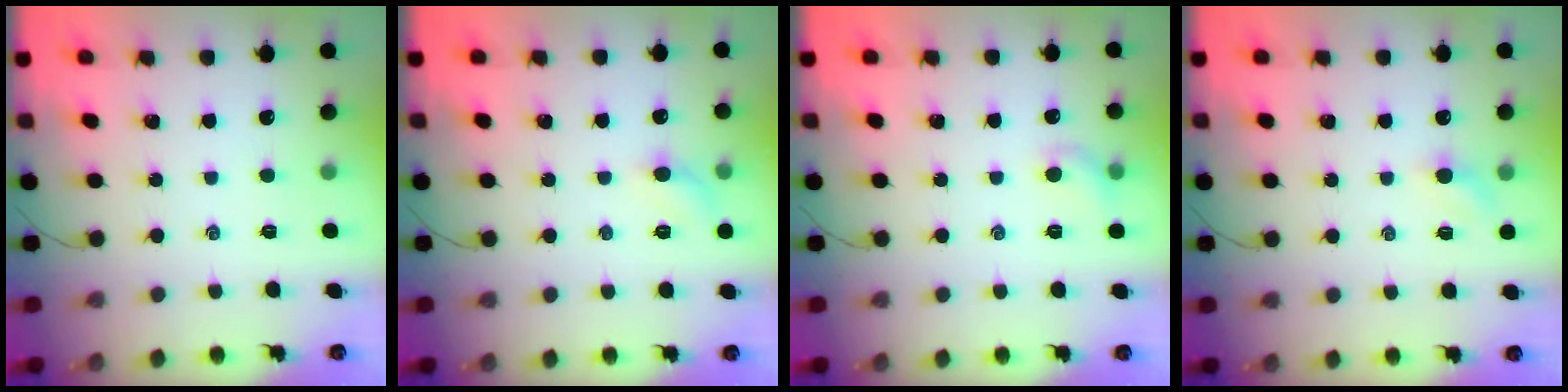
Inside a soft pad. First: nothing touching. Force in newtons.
{"total": 4.9, "press": 4.6, "slide": 1.7}
{"total": 6.2, "press": 6.0, "slide": 1.4}
{"total": 2.9, "press": 2.7, "slide": 0.9}